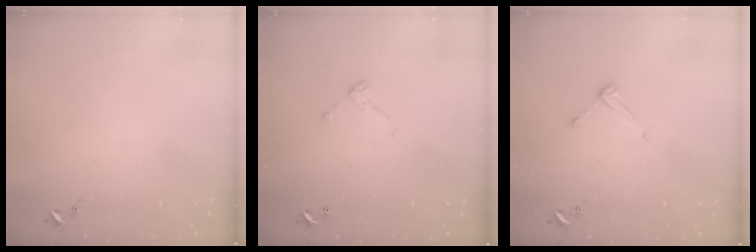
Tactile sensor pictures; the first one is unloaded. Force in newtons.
{"total": 5.3, "press": 5.3, "slide": 0.4}
{"total": 4.7, "press": 4.7, "slide": 0.4}